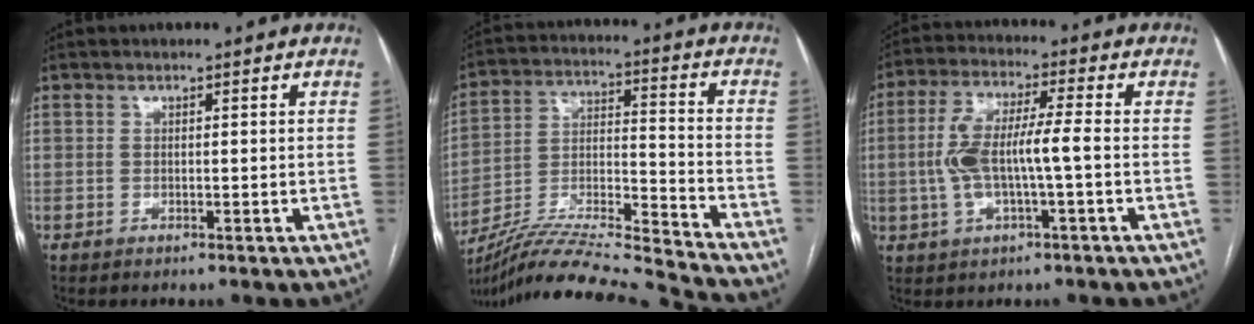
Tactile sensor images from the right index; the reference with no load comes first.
{"total": 19.5, "force": [-18.2, -1.3, 6.8], "torque": [-0.144, 0.000, -0.315]}
{"total": 9.4, "force": [-1.0, 1.8, 9.1], "torque": [-0.189, 0.019, -0.019]}